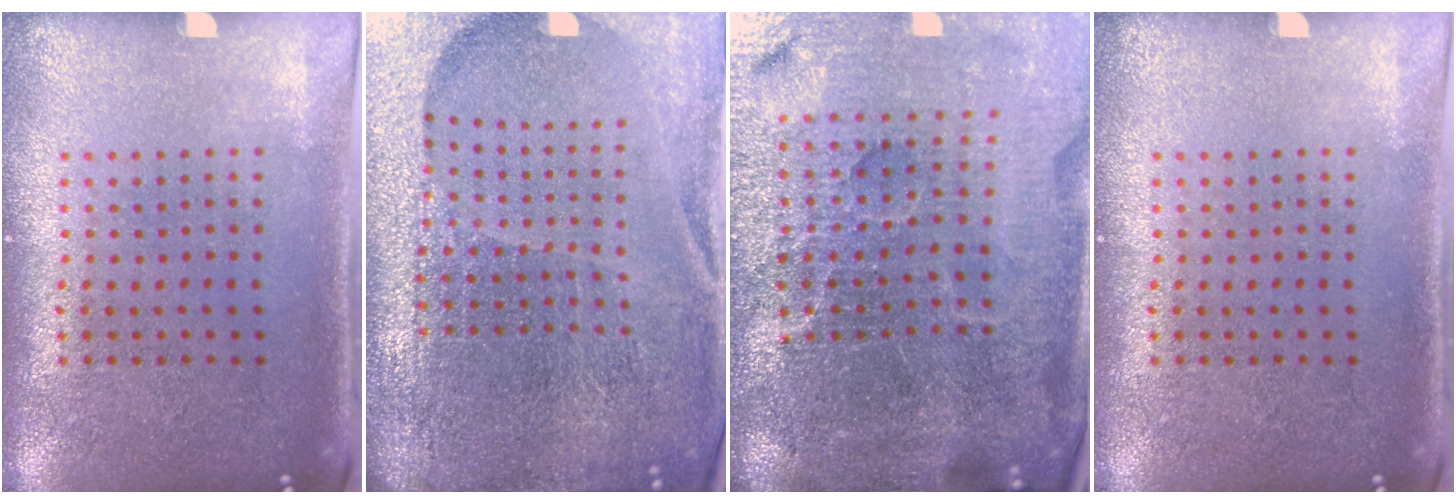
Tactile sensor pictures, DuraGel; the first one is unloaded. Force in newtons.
{"total": 6.8, "press": 5.9, "slide": 3.4}
{"total": 6.6, "press": 5.8, "slide": 3.2}
{"total": 0.0}